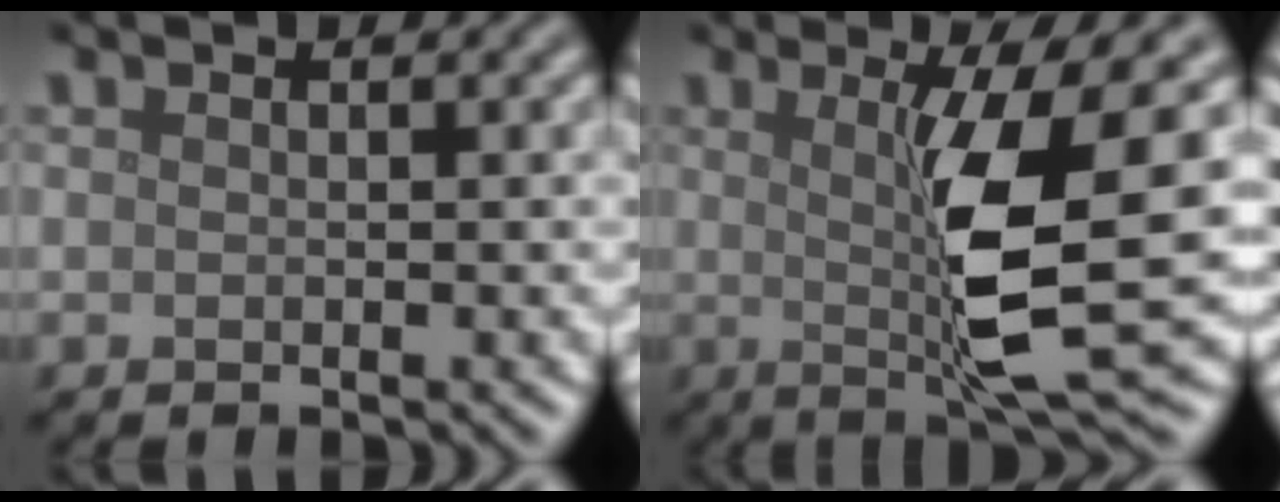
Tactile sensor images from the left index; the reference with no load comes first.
{"total": 8.8, "force": [0.5, 1.4, 8.7], "torque": [-0.132, -0.008, 0.014]}